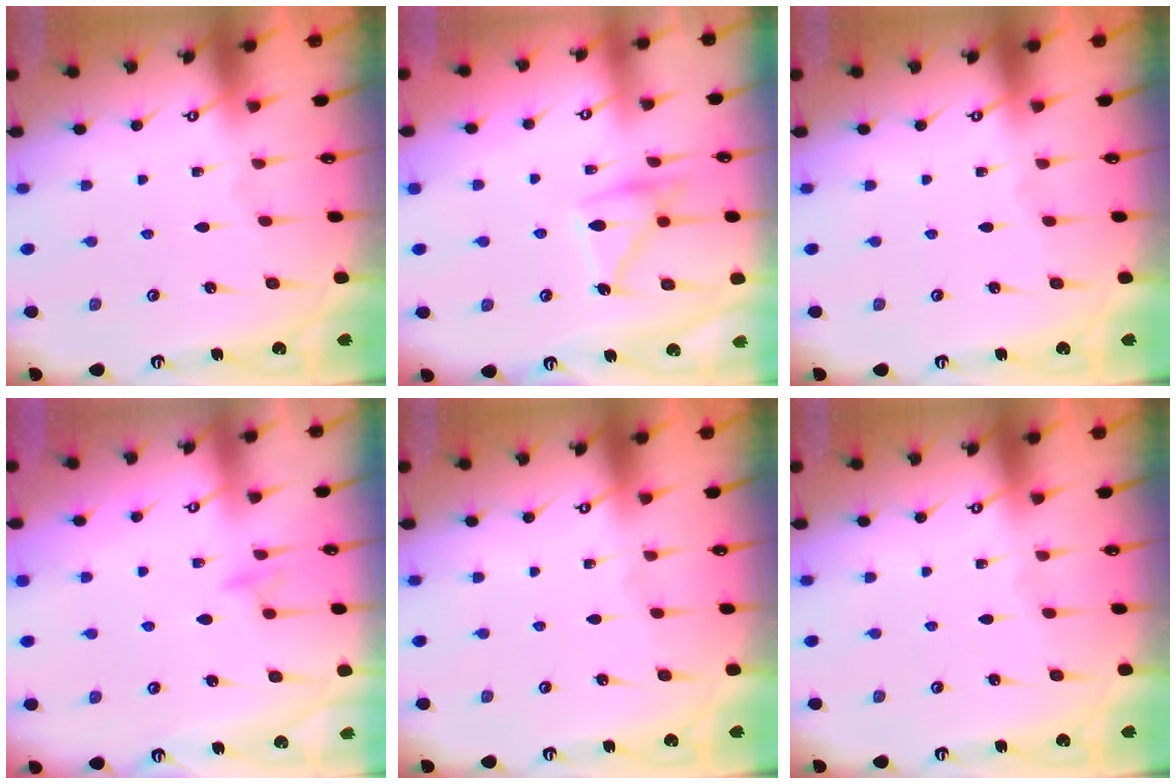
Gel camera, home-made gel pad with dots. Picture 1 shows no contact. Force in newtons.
{"total": 14.8, "press": 14.8, "slide": 0.9}
{"total": 0.0}
{"total": 7.7, "press": 7.6, "slide": 0.8}
{"total": 0.0}
{"total": 0.0}